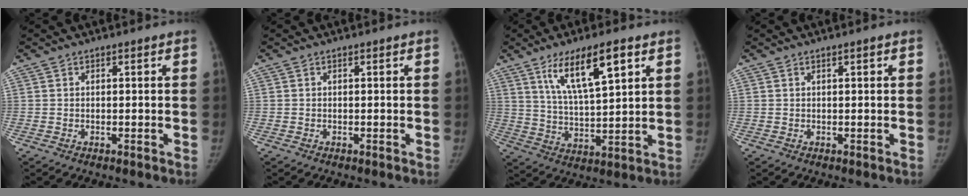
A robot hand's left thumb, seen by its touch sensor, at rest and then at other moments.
{"total": 0.0}
{"total": 12.6, "force": [6.5, 3.4, 10.2], "torque": [-0.171, -0.025, 0.125]}
{"total": 0.6, "force": [0.3, 0.1, 0.5], "torque": [-0.008, 0.001, 0.005]}